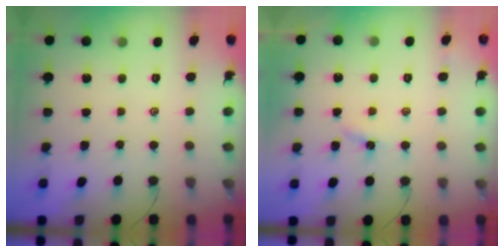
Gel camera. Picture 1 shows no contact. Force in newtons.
{"total": 2.8, "press": 2.8, "slide": 0.5}